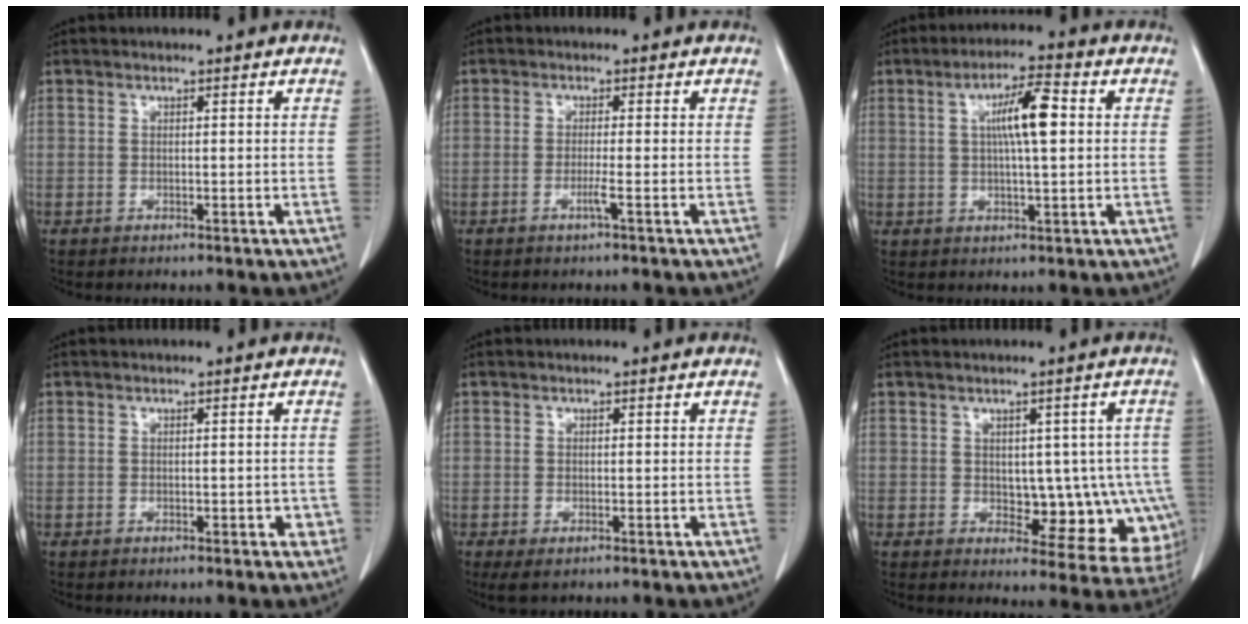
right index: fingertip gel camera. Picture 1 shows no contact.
{"total": 1.8, "force": [-0.8, -0.5, 1.5], "torque": [-0.029, -0.002, -0.017]}
{"total": 7.4, "force": [1.4, 0.9, 7.2], "torque": [-0.125, 0.010, 0.023]}
{"total": 1.8, "force": [-0.5, 1.2, 1.2], "torque": [-0.008, 0.010, -0.001]}
{"total": 2.4, "force": [-1.4, 0.9, 1.7], "torque": [-0.033, -0.006, -0.016]}
{"total": 10.6, "force": [-1.2, 6.4, 8.4], "torque": [-0.072, 0.016, 0.001]}